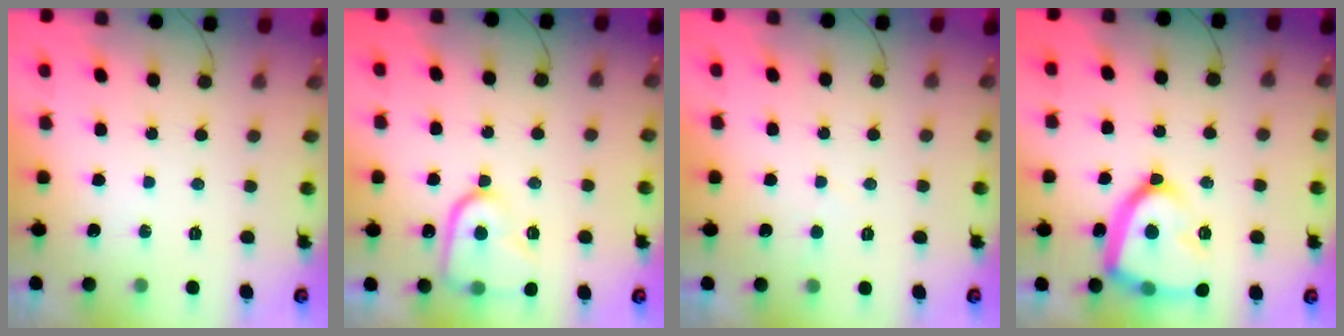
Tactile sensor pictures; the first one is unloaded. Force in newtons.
{"total": 13.8, "press": 13.7, "slide": 1.4}
{"total": 1.6, "press": 1.6, "slide": 0.2}
{"total": 18.7, "press": 18.6, "slide": 1.7}